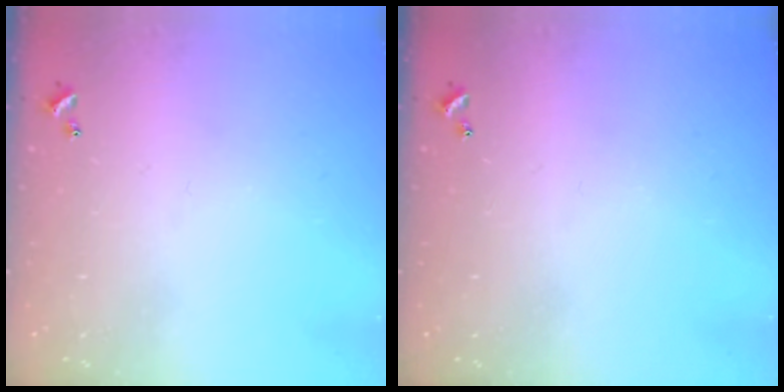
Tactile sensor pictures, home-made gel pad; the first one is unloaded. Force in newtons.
{"total": 0.0}